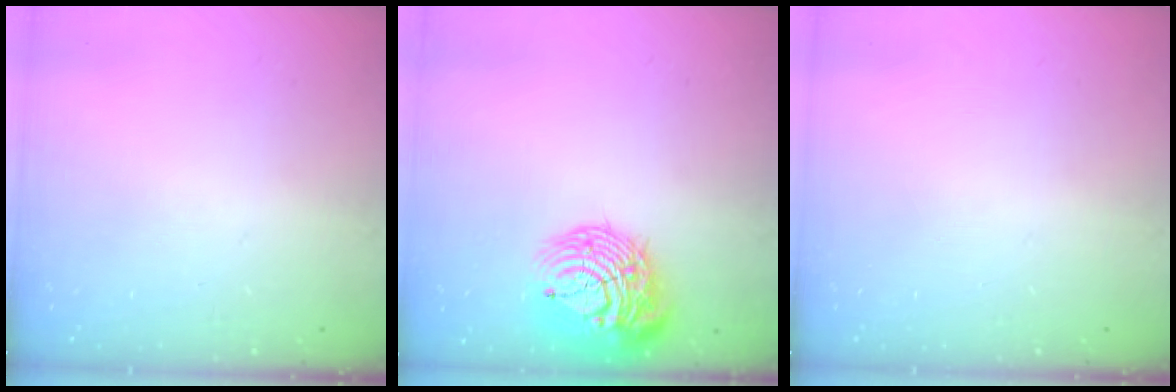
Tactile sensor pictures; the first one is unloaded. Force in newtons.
{"total": 16.1, "press": 15.9, "slide": 2.6}
{"total": 0.0}